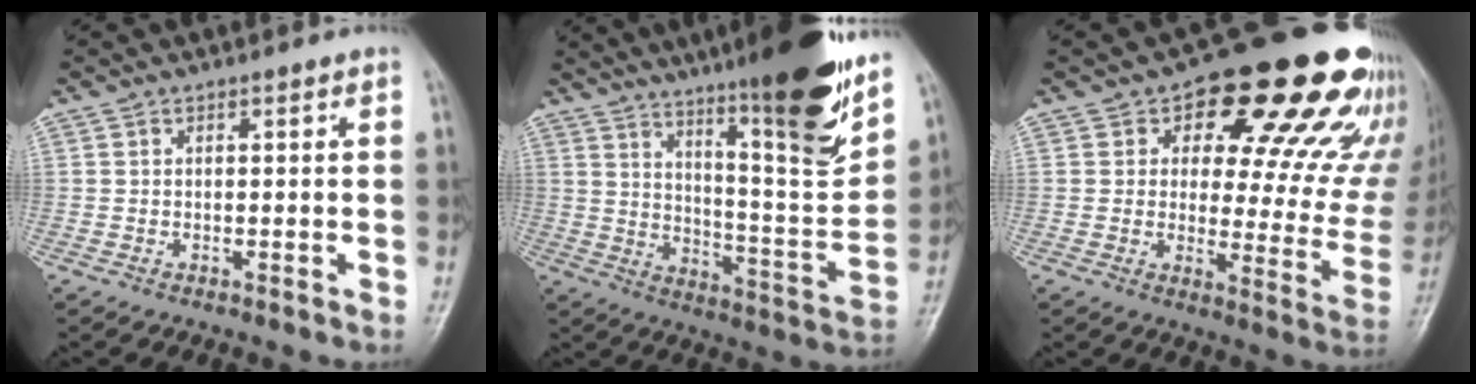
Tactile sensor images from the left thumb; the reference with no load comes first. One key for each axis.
{"total": 21.0, "fx": 14.4, "fy": 2.9, "fz": 15.0, "tx": -0.191, "ty": -0.079, "tz": 0.224}
{"total": 23.9, "fx": 14.4, "fy": 10.8, "fz": 15.8, "tx": -0.154, "ty": -0.052, "tz": 0.178}